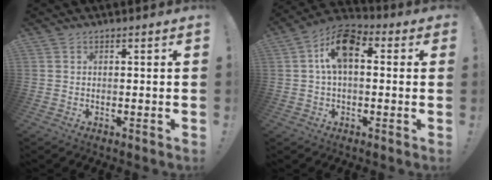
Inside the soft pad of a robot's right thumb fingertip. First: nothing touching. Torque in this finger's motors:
{"motor_torque": [0.03, 1.19, 0.19, 0.19, 0.37]}